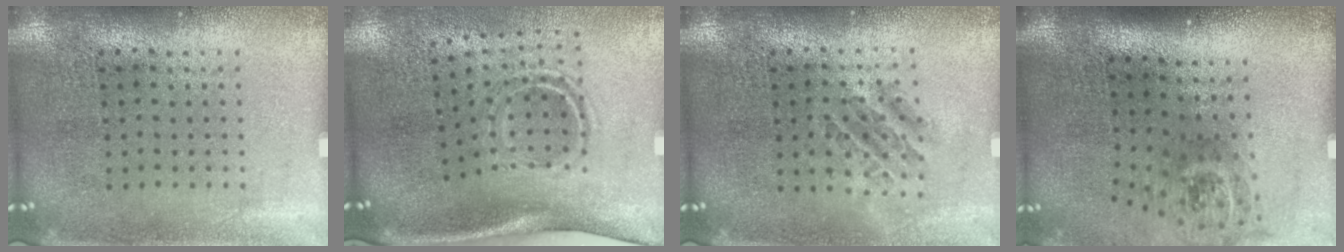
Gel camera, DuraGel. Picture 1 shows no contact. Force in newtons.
{"total": 1.8, "press": 1.1, "slide": 1.4}
{"total": 1.1, "press": 1.0, "slide": 0.5}
{"total": 2.0, "press": 1.4, "slide": 1.5}